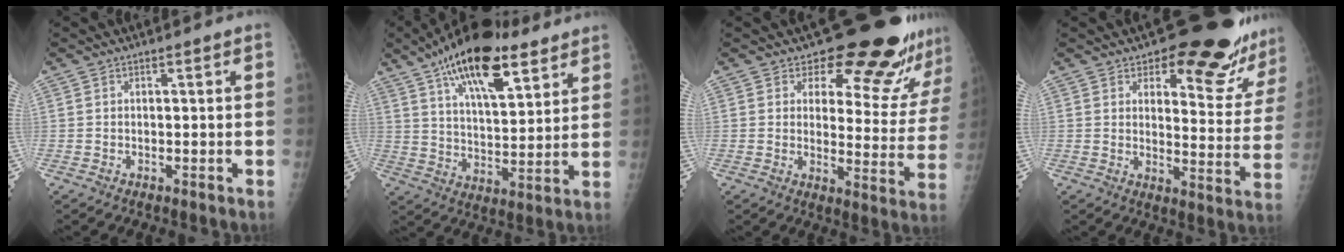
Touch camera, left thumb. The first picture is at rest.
{"total": 20.2, "force": [12.0, 8.0, 14.2], "torque": [-0.209, -0.040, 0.198]}
{"total": 17.2, "force": [14.9, 6.0, 6.3], "torque": [-0.019, -0.126, 0.167]}
{"total": 16.6, "force": [13.3, 6.1, 7.9], "torque": [-0.038, -0.106, 0.153]}